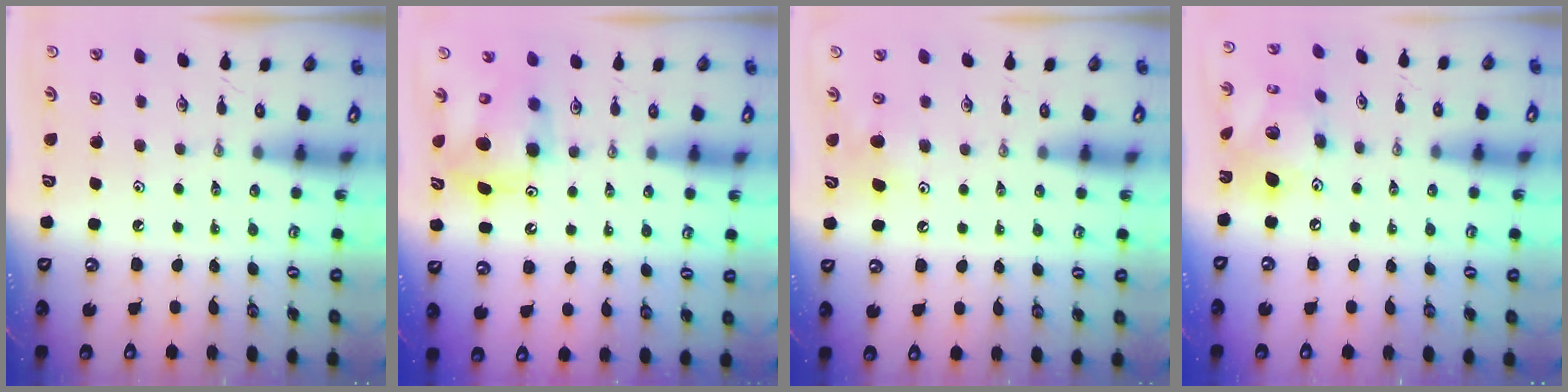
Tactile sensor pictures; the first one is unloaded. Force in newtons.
{"total": 7.7, "press": 7.7, "slide": 0.2}
{"total": 6.0, "press": 5.9, "slide": 1.0}
{"total": 15.2, "press": 15.1, "slide": 1.5}